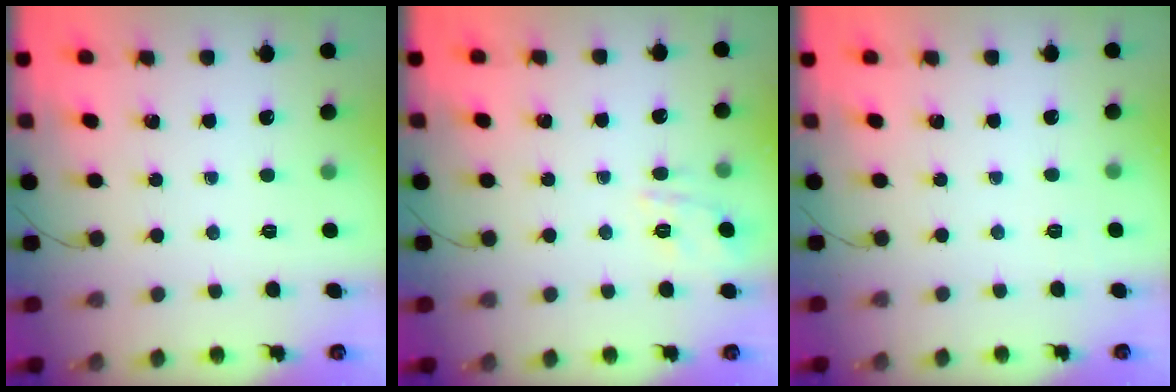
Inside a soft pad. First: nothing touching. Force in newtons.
{"total": 2.4, "press": 2.0, "slide": 1.3}
{"total": 5.9, "press": 5.6, "slide": 1.6}